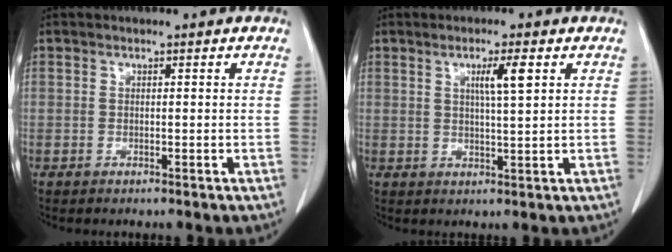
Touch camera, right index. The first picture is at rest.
{"total": 4.2, "force": [1.6, 0.0, 3.9], "torque": [-0.064, -0.001, 0.026]}